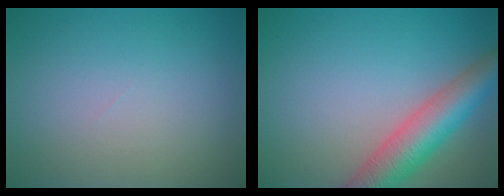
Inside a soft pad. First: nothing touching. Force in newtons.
{"total": 6.5, "press": 6.5, "slide": 0.5}